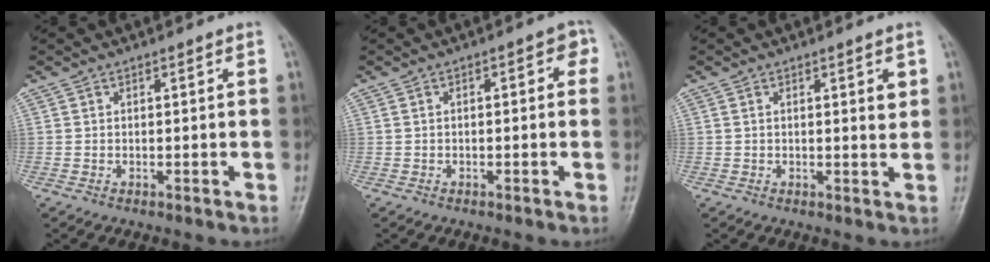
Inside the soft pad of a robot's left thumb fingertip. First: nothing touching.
{"total": 2.7, "force": [0.3, 1.4, 2.4], "torque": [-0.018, 0.017, -0.004]}
{"total": 2.3, "force": [0.8, 0.7, 2.1], "torque": [-0.021, -0.004, 0.010]}